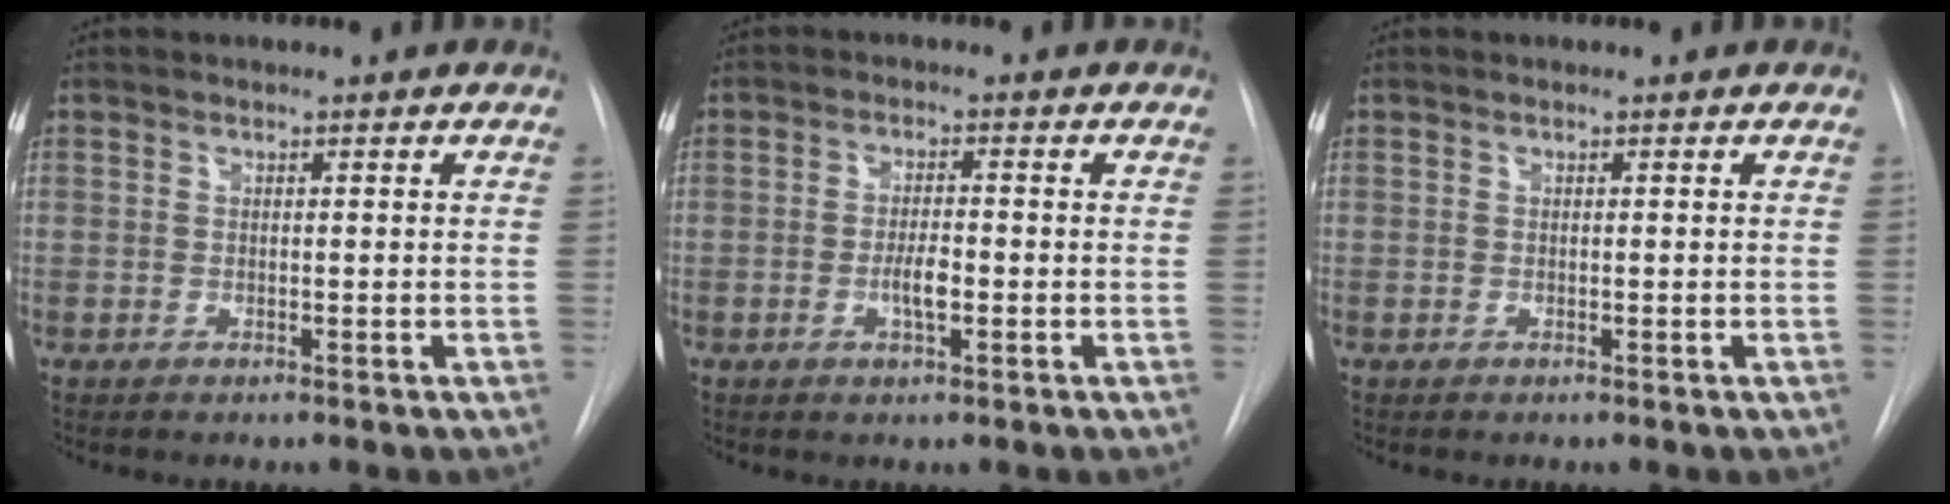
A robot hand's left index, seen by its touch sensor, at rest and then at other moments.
{"total": 3.4, "force": [-1.0, 0.9, 3.1], "torque": [-0.058, 0.001, -0.016]}
{"total": 0.0}